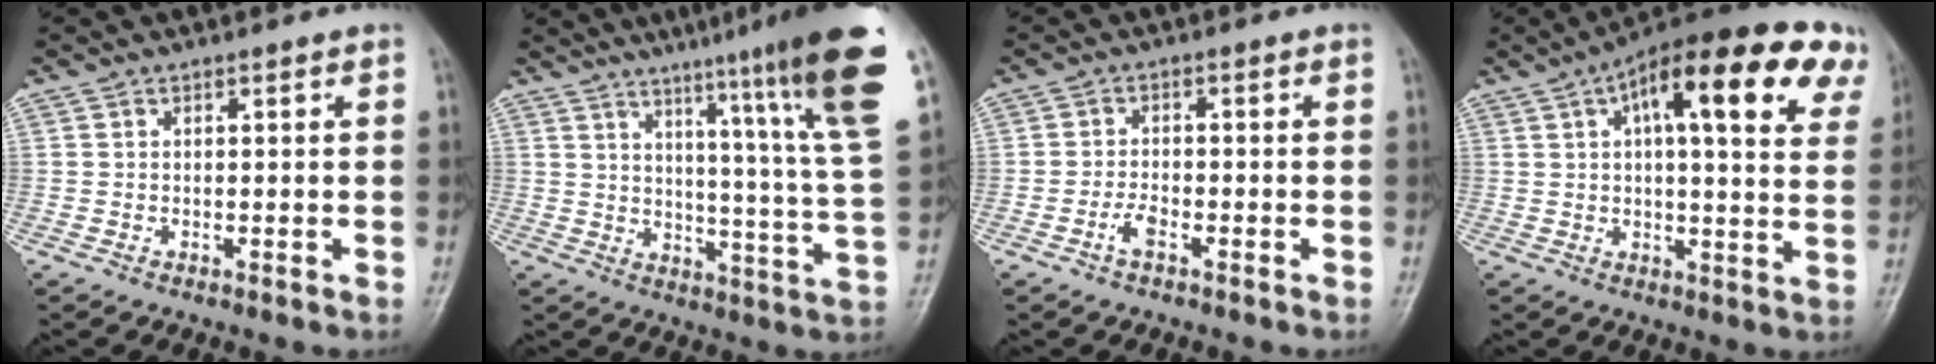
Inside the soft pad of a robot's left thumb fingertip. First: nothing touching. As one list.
[{"total": 20.7, "force": [13.4, 0.3, 15.8], "torque": [-0.197, -0.079, 0.172]}, {"total": 2.9, "force": [-1.7, 1.2, 2.0], "torque": [-0.043, 0.014, -0.036]}, {"total": 22.6, "force": [10.1, 7.8, 18.7], "torque": [-0.245, 0.016, 0.135]}]